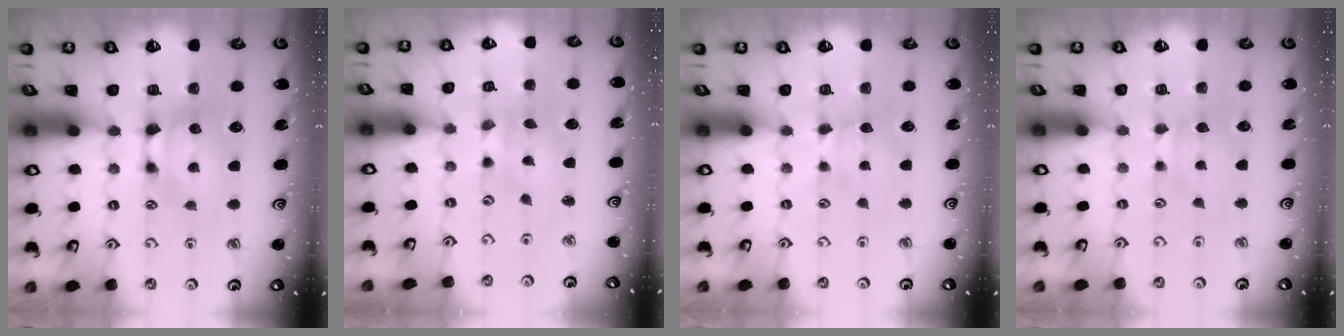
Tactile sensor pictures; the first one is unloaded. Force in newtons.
{"total": 2.4, "press": 2.2, "slide": 1.0}
{"total": 2.4, "press": 2.4, "slide": 0.6}
{"total": 1.6, "press": 1.5, "slide": 0.5}